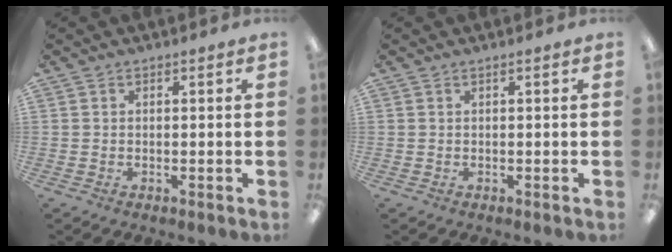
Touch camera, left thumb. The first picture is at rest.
{"total": 0.0}